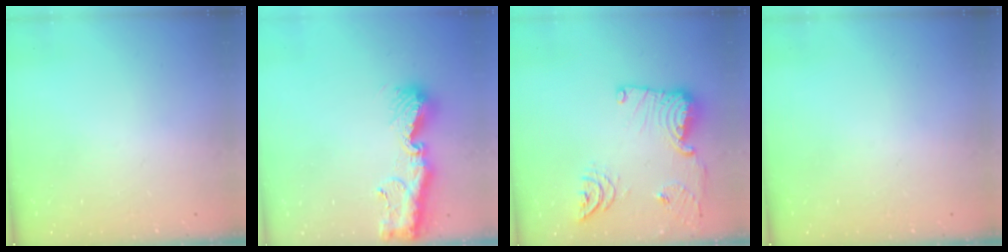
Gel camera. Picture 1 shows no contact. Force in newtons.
{"total": 12.2, "press": 12.1, "slide": 0.8}
{"total": 20.1, "press": 19.4, "slide": 5.4}
{"total": 0.0}